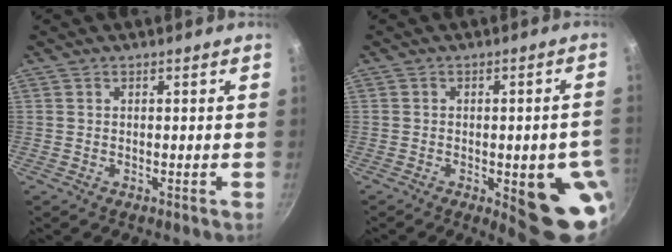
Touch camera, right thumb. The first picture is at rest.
{"total": 13.3, "force": [-3.3, 4.5, 12.1], "torque": [-0.109, 0.007, -0.037]}